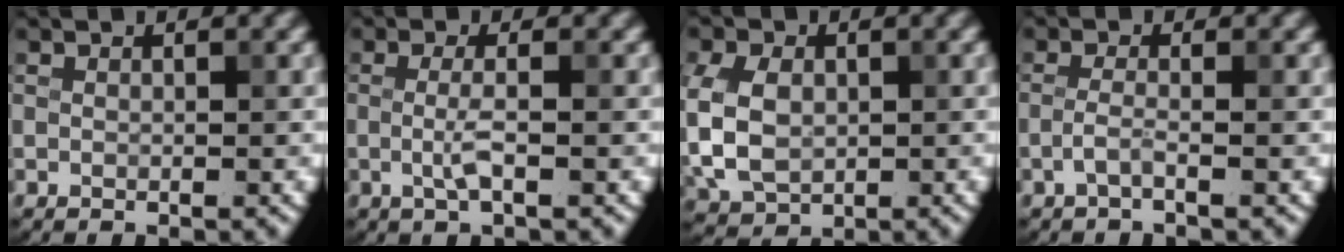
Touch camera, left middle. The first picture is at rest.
{"total": 2.0, "force": [-0.3, 0.3, 2.0], "torque": [-0.044, -0.004, -0.010]}
{"total": 6.3, "force": [-0.2, 4.8, 4.2], "torque": [-0.102, -0.003, 0.006]}
{"total": 1.4, "force": [-0.7, 0.3, 1.2], "torque": [-0.026, 0.003, -0.019]}